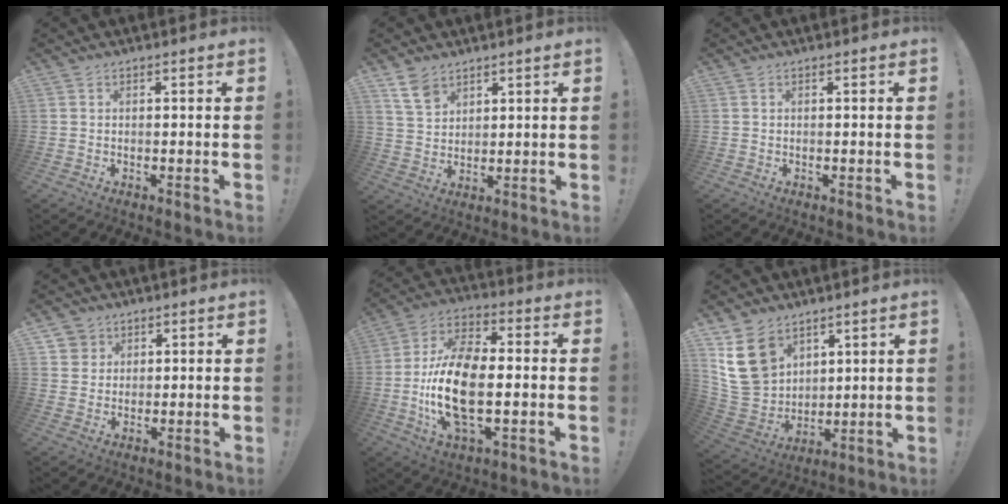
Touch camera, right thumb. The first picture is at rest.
{"total": 7.6, "force": [5.3, 4.4, 3.1], "torque": [-0.060, -0.023, 0.104]}
{"total": 0.0}
{"total": 4.7, "force": [2.5, 3.9, 0.3], "torque": [0.000, -0.016, 0.047]}
{"total": 18.3, "force": [-2.4, 9.4, 15.5], "torque": [-0.310, -0.002, -0.042]}
{"total": 16.9, "force": [8.6, 12.3, 7.8], "torque": [-0.151, -0.048, 0.169]}